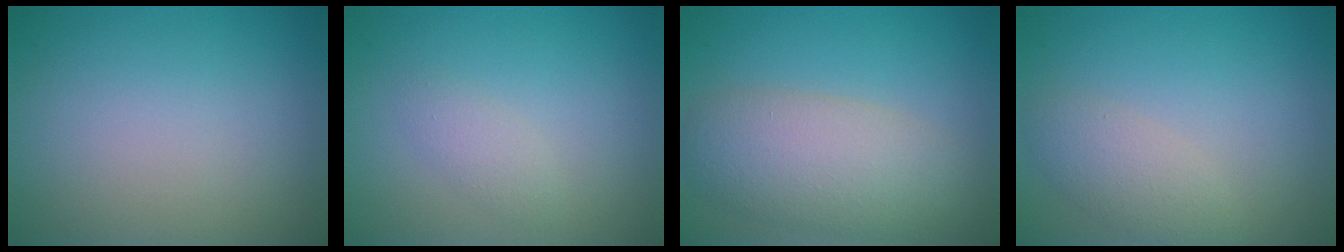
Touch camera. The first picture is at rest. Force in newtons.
{"total": 1.4, "press": 1.4, "slide": 0.1}
{"total": 6.3, "press": 6.3, "slide": 0.4}
{"total": 2.5, "press": 2.5, "slide": 0.0}